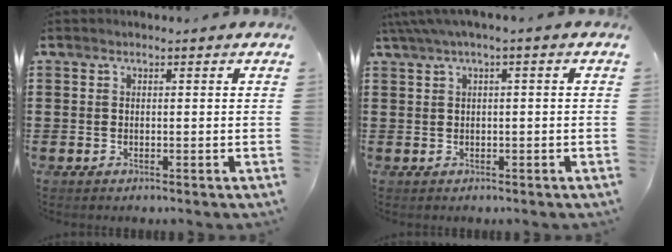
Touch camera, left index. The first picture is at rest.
{"total": 2.2, "force": [-0.1, 0.1, 2.2], "torque": [-0.037, -0.004, -0.002]}